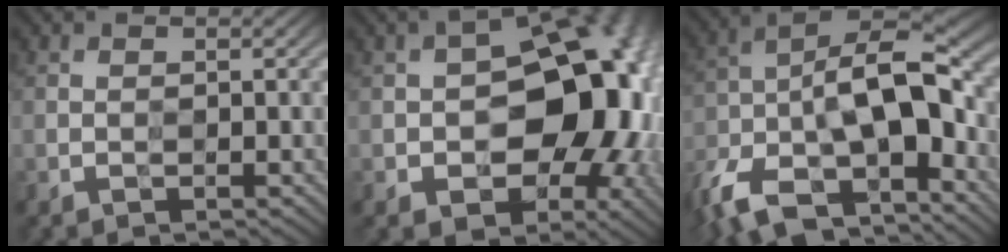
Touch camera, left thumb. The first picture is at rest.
{"total": 17.5, "force": [-2.0, 10.9, 13.6], "torque": [-0.158, -0.013, -0.030]}
{"total": 16.9, "force": [-9.2, 7.4, 12.1], "torque": [-0.250, -0.023, -0.166]}